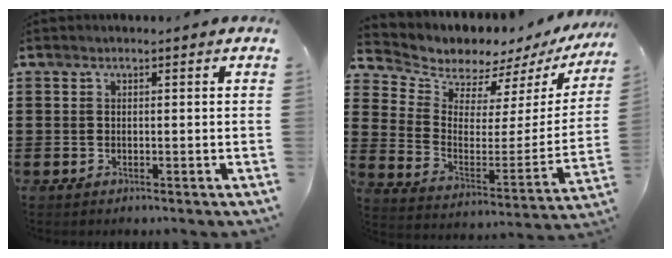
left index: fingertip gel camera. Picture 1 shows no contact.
{"total": 5.3, "force": [5.0, 1.5, -0.2], "torque": [-0.035, -0.051, 0.084]}